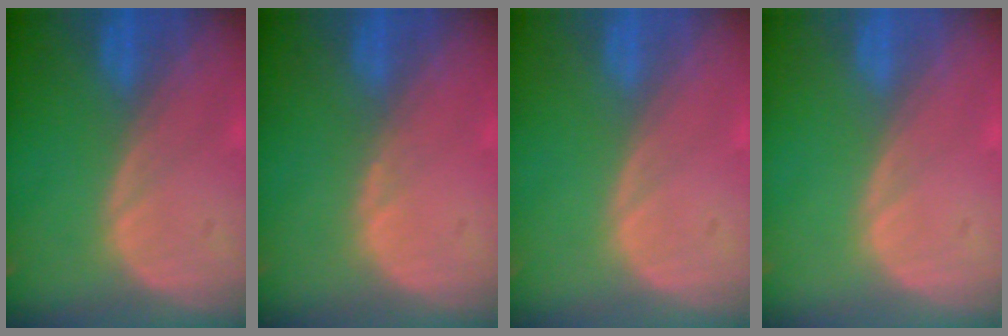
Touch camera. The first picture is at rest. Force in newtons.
{"total": 0.6, "press": 0.5, "slide": 0.3}
{"total": 0.0}
{"total": 0.0}